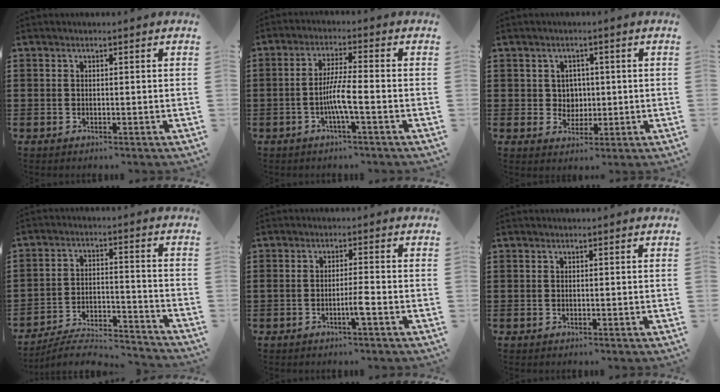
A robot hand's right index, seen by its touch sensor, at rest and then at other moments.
{"total": 5.3, "force": [-1.6, 0.3, 5.0], "torque": [-0.102, -0.007, -0.035]}
{"total": 3.0, "force": [0.5, 2.8, 1.0], "torque": [-0.022, 0.007, 0.005]}
{"total": 6.5, "force": [-6.2, 0.7, 1.9], "torque": [-0.040, -0.002, -0.125]}
{"total": 3.0, "force": [-1.3, -0.1, 2.6], "torque": [-0.046, -0.001, -0.025]}
{"total": 0.0}